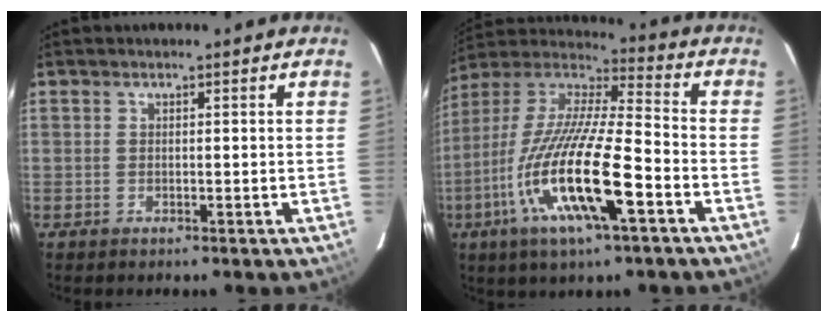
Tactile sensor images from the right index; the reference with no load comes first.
{"total": 21.3, "force": [-8.5, 3.8, 19.2], "torque": [-0.371, -0.037, -0.168]}